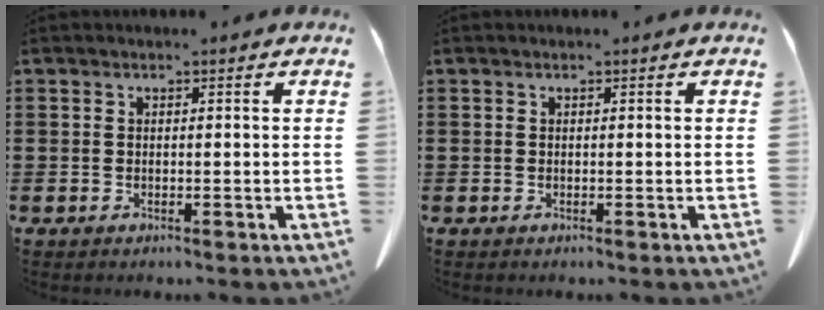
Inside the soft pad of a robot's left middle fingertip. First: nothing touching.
{"total": 0.0}